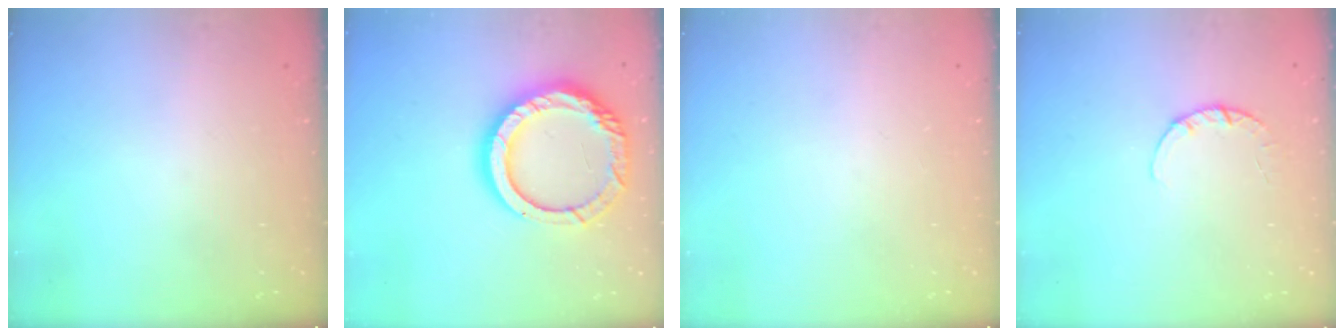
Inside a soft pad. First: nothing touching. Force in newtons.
{"total": 17.4, "press": 17.3, "slide": 1.6}
{"total": 0.0}
{"total": 2.7, "press": 2.7, "slide": 0.4}